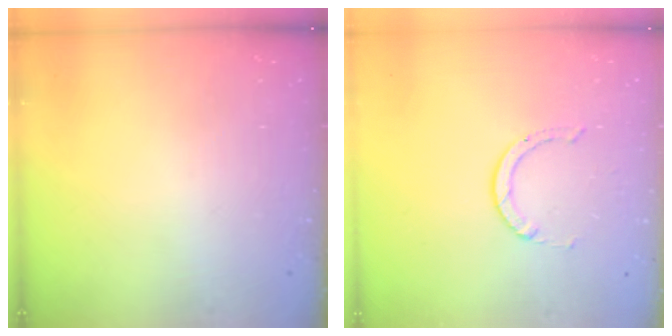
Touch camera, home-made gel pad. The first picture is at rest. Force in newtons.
{"total": 1.5, "press": 1.5, "slide": 0.2}